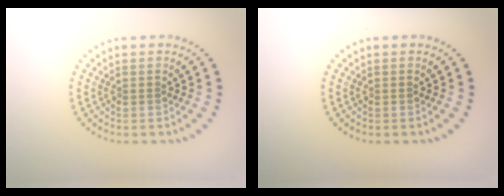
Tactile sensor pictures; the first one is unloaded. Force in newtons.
{"total": 0.0}